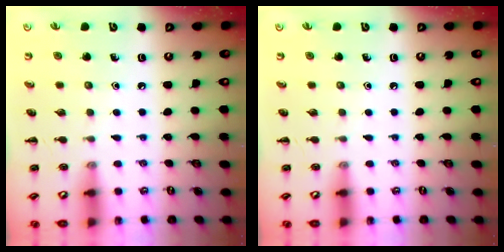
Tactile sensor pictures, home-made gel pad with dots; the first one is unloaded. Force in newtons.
{"total": 0.0}